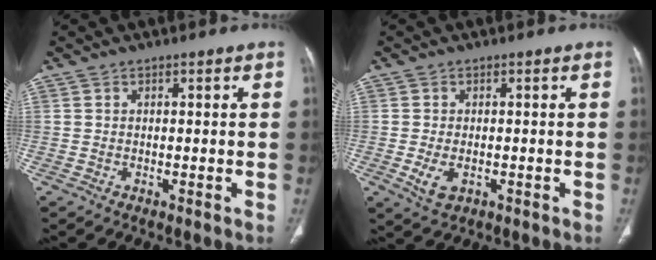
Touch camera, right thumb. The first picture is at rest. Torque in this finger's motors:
{"motor_torque": [-0.19, -0.02, 0.40, 0.16, 0.13]}